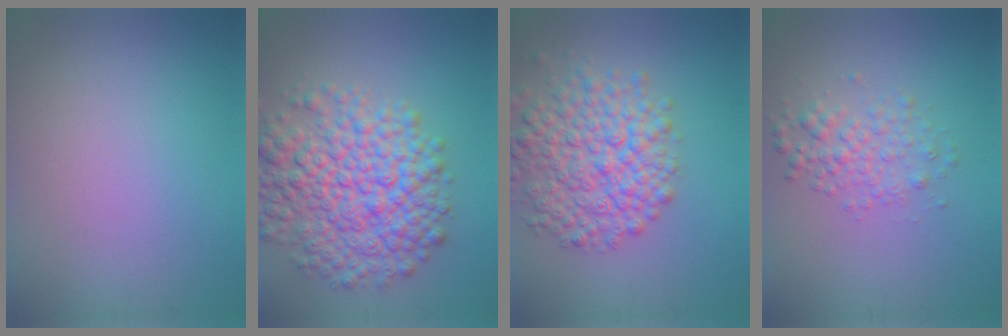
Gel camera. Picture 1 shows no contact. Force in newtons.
{"total": 9.1, "press": 9.1, "slide": 0.3}
{"total": 7.0, "press": 7.0, "slide": 0.3}
{"total": 2.6, "press": 2.6, "slide": 0.1}